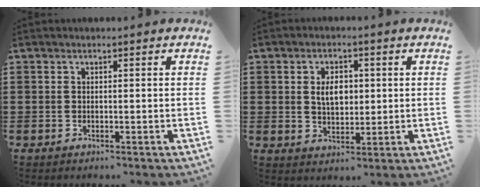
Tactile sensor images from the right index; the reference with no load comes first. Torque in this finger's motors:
{"motor_torque": [0.11, 0.04, 0.21, 0.10]}